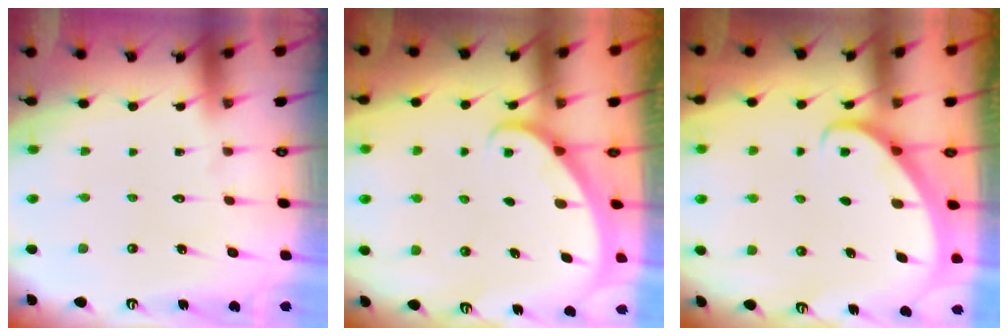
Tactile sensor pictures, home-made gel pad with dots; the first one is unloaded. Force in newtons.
{"total": 1.6, "press": 1.6, "slide": 0.1}
{"total": 2.9, "press": 2.9, "slide": 0.2}